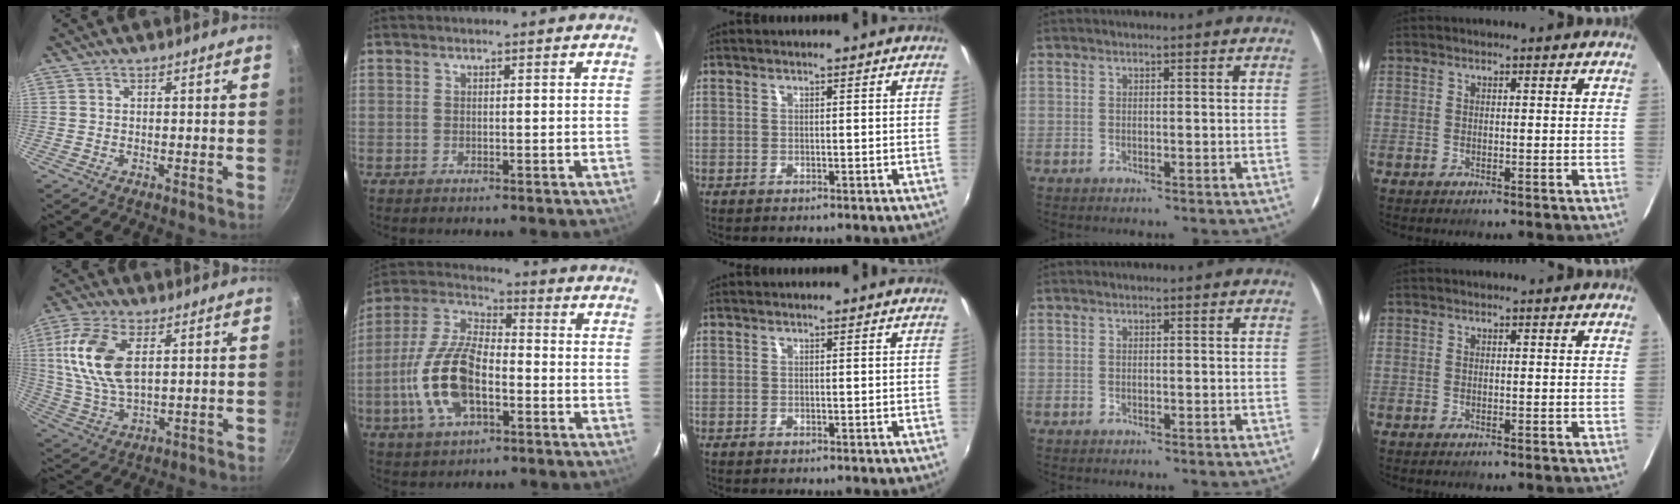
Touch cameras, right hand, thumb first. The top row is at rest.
{"thumb": {"total": 13.8, "force": [3.5, 7.3, 11.2], "torque": [-0.224, -0.005, 0.069]}, "index": {"total": 15.6, "force": [-4.6, 7.2, 13.1], "torque": [-0.284, 0.001, -0.088]}}